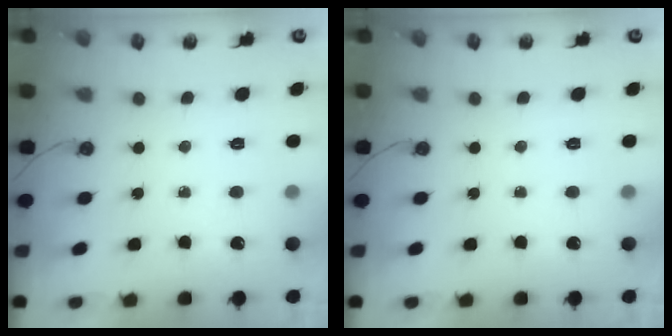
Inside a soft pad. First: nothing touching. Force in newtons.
{"total": 0.0}